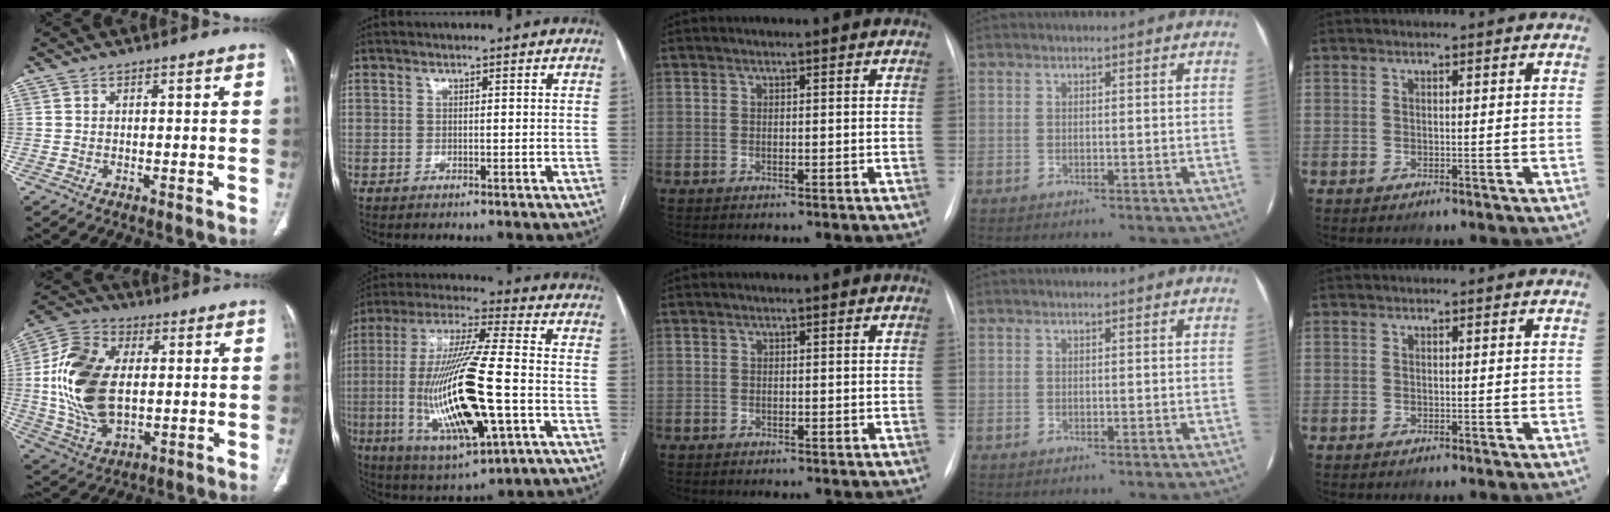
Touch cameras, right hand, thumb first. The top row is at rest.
{"thumb": {"total": 18.4, "force": [1.1, 11.1, 14.6], "torque": [-0.291, 0.000, 0.026]}, "index": {"total": 21.1, "force": [-4.1, 3.4, 20.4], "torque": [-0.427, -0.020, -0.065]}, "middle": {"total": 0.5, "force": [-0.3, 0.4, 0.0], "torque": [-0.006, 0.005, -0.007]}}